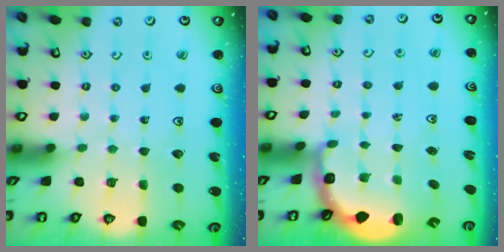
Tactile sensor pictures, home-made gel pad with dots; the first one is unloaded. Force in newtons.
{"total": 2.6, "press": 2.3, "slide": 1.3}